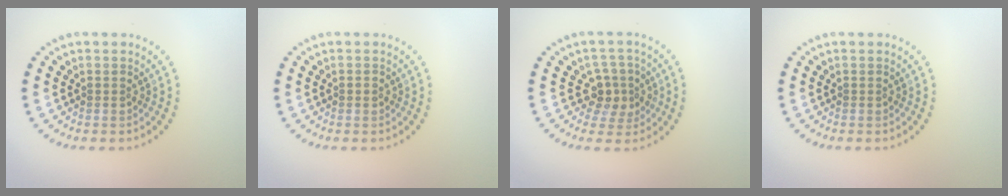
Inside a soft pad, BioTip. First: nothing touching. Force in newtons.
{"total": 0.7, "press": 0.7, "slide": 0.1}
{"total": 2.7, "press": 2.3, "slide": 1.4}
{"total": 0.0}